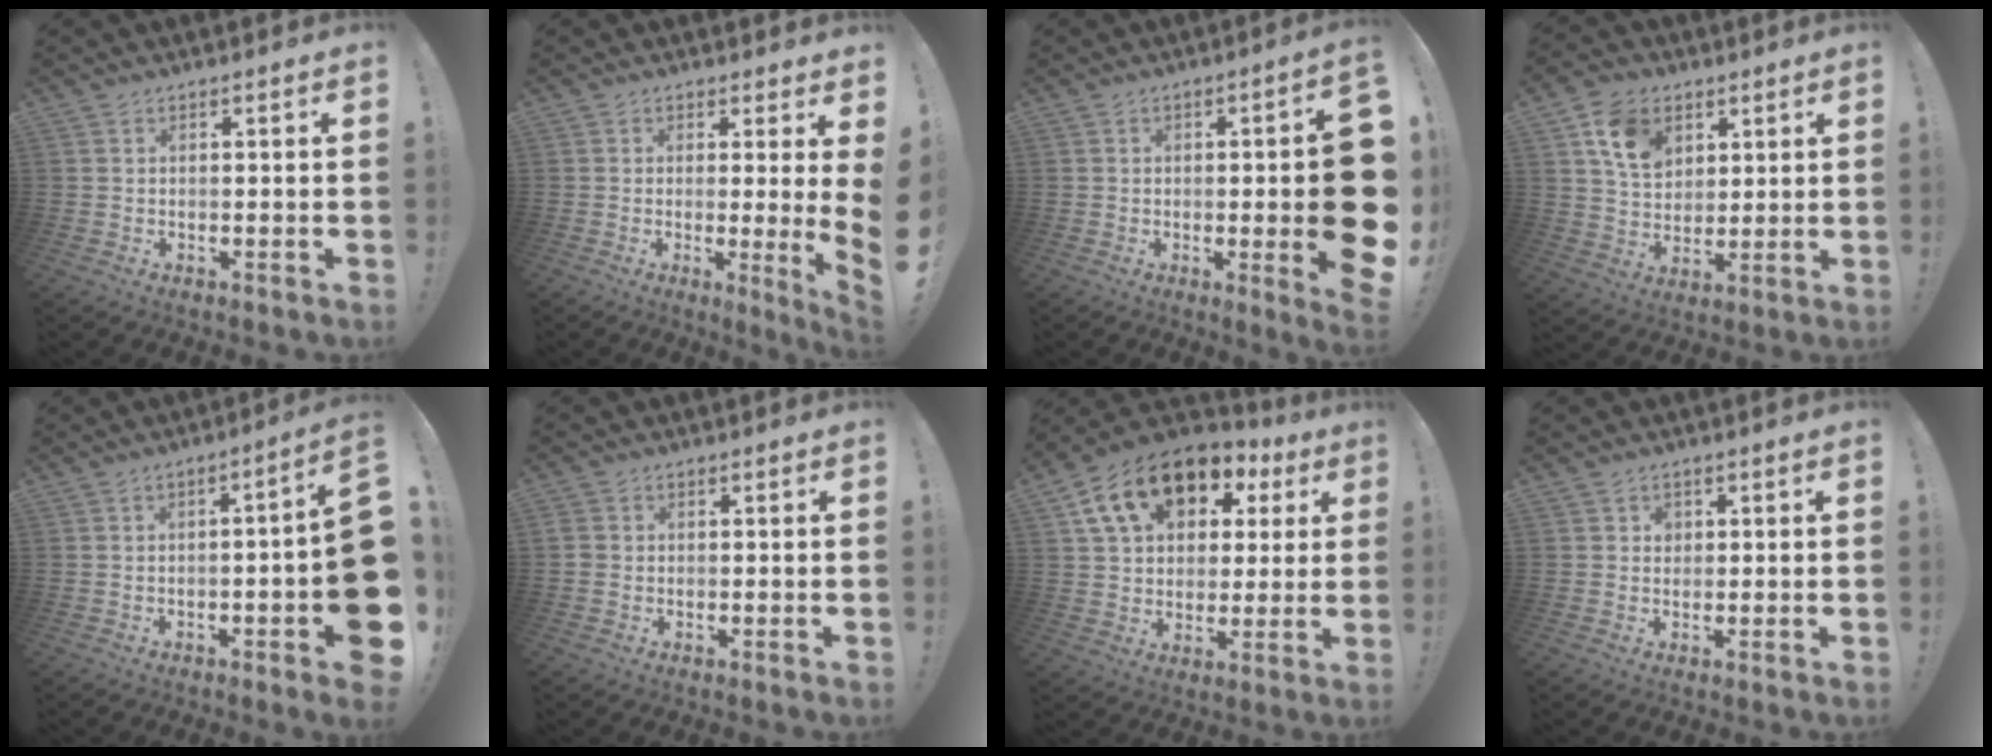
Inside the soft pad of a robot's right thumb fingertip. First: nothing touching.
{"total": 4.8, "force": [1.0, -0.4, 4.7], "torque": [-0.061, -0.031, 0.019]}
{"total": 13.4, "force": [-1.2, 2.1, 13.2], "torque": [-0.169, -0.007, -0.012]}
{"total": 12.0, "force": [6.0, 8.6, 5.7], "torque": [-0.088, -0.020, 0.118]}
{"total": 11.8, "force": [-2.3, 1.5, 11.5], "torque": [-0.139, -0.006, -0.031]}
{"total": 2.4, "force": [-0.3, 2.2, 0.9], "torque": [-0.009, 0.004, -0.005]}
{"total": 18.0, "force": [8.4, 12.0, 10.4], "torque": [-0.161, -0.029, 0.154]}
{"total": 2.0, "force": [0.6, 1.8, 0.6], "torque": [0.003, -0.004, 0.006]}